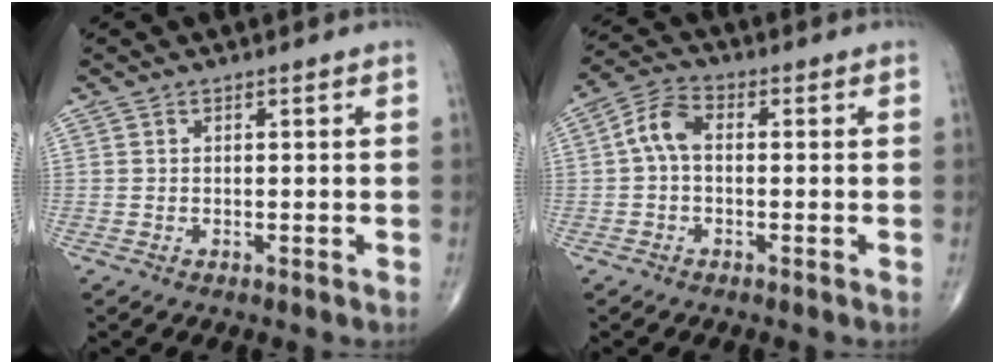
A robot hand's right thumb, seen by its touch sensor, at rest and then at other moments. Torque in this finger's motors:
{"motor_torque": [0.41, 1.66, 0.78, 0.19, 0.01]}